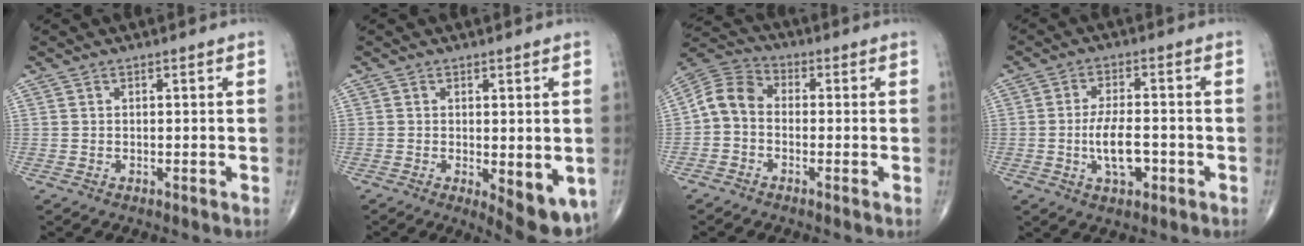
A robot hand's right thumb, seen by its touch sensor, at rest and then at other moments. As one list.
[{"total": 8.7, "force": [-2.3, 3.3, 7.7], "torque": [-0.093, -0.020, -0.024]}, {"total": 7.2, "force": [-1.2, 5.5, 4.5], "torque": [-0.074, 0.027, -0.044]}, {"total": 7.5, "force": [-1.8, 3.4, 6.4], "torque": [-0.115, 0.007, -0.031]}]